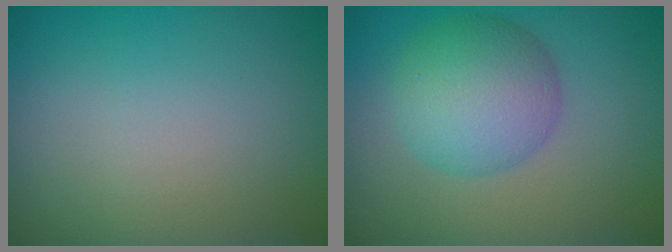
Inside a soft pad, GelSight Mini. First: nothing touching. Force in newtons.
{"total": 6.3, "press": 6.3, "slide": 0.1}